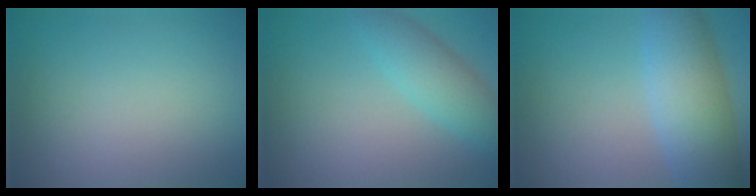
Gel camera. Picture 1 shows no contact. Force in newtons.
{"total": 3.7, "press": 3.7, "slide": 0.1}
{"total": 7.4, "press": 7.4, "slide": 0.2}